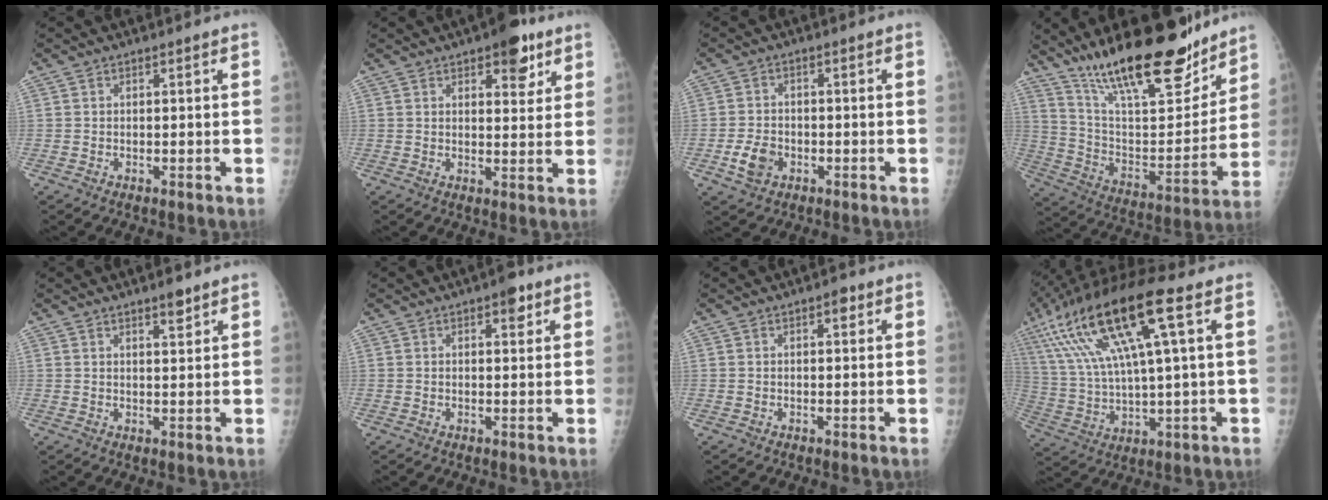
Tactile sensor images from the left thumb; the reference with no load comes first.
{"total": 7.5, "force": [4.3, 3.3, 5.1], "torque": [-0.040, -0.018, 0.053]}
{"total": 4.8, "force": [-1.8, 3.4, 2.8], "torque": [-0.047, 0.009, -0.032]}
{"total": 25.7, "force": [19.1, 7.6, 15.5], "torque": [-0.214, -0.088, 0.317]}
{"total": 3.0, "force": [2.2, 0.8, 1.9], "torque": [-0.022, -0.016, 0.034]}
{"total": 3.1, "force": [1.8, 1.3, 2.2], "torque": [-0.017, -0.005, 0.020]}
{"total": 1.7, "force": [0.8, 0.7, 1.3], "torque": [-0.013, 0.000, 0.008]}
{"total": 20.9, "force": [8.1, 4.2, 18.8], "torque": [-0.383, 0.009, 0.147]}